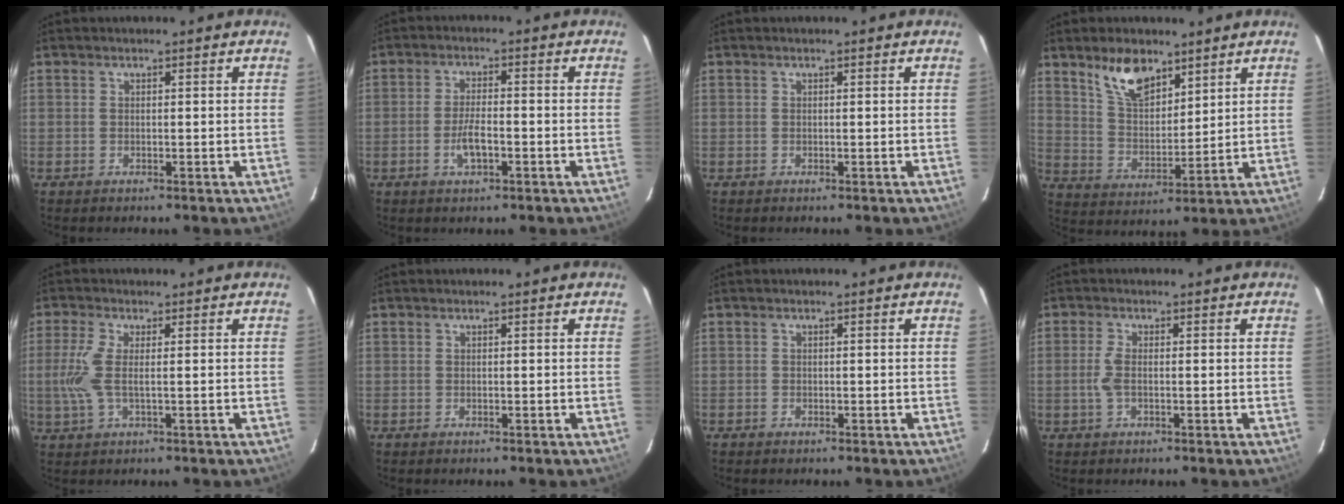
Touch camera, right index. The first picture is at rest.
{"total": 4.6, "force": [-1.9, 1.5, 3.9], "torque": [-0.079, -0.003, -0.032]}
{"total": 0.0}
{"total": 10.0, "force": [6.8, 4.8, 5.6], "torque": [-0.098, 0.007, 0.135]}
{"total": 5.8, "force": [0.1, 1.6, 5.6], "torque": [-0.131, 0.002, 0.001]}
{"total": 0.0}
{"total": 0.7, "force": [-0.6, 0.4, 0.0], "torque": [0.000, 0.001, -0.011]}
{"total": 3.0, "force": [-0.5, 1.0, 2.7], "torque": [-0.062, 0.000, -0.009]}